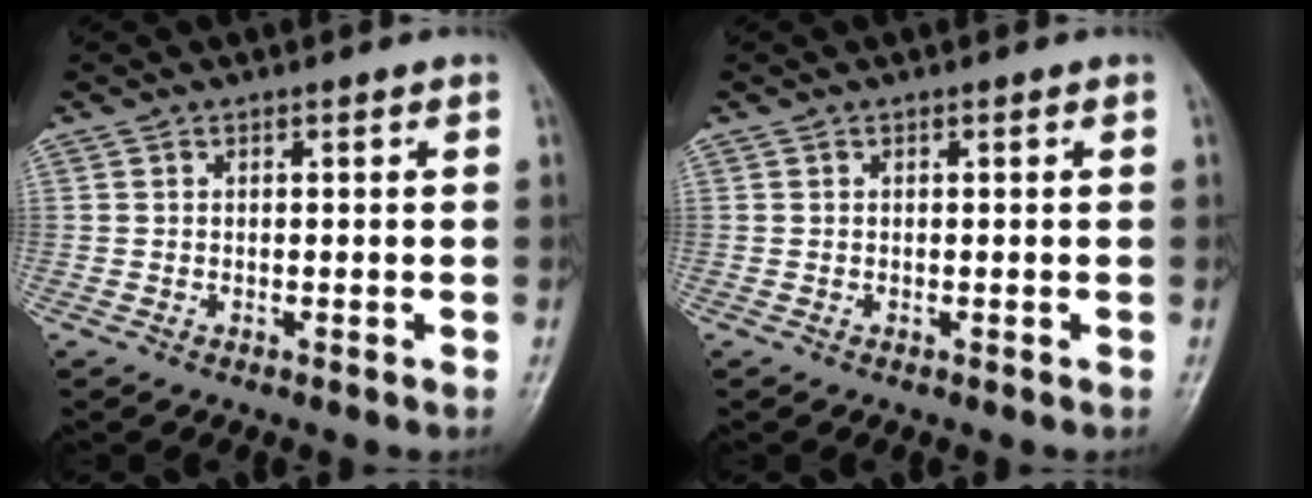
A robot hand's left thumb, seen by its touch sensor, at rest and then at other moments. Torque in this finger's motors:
{"motor_torque": [0.00, 0.00, -0.05, -0.04, 0.00]}